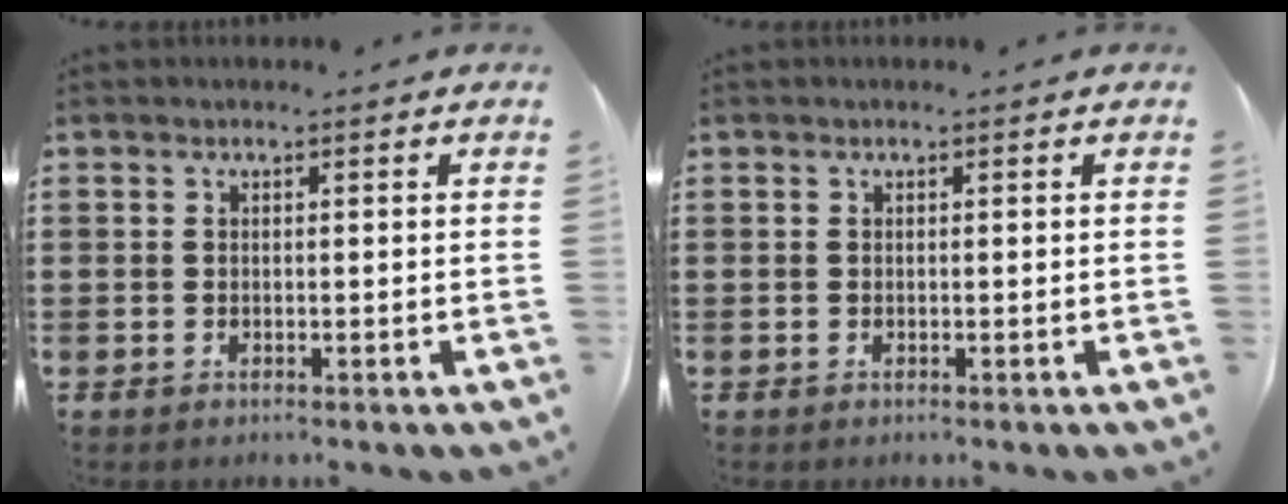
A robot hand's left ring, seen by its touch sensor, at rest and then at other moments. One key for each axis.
{"total": 0.0}